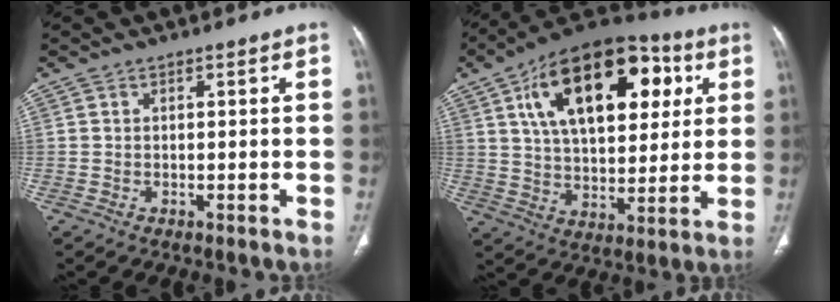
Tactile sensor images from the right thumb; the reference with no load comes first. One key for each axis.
{"total": 25.2, "fx": 8.6, "fy": 13.8, "fz": 19.2, "tx": -0.274, "ty": 0.003, "tz": 0.135}